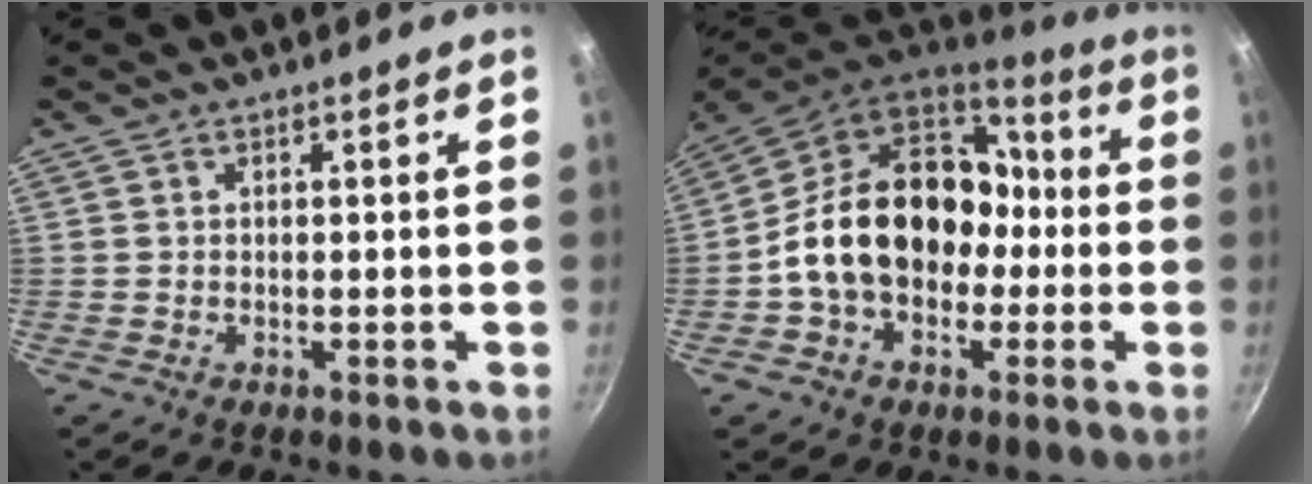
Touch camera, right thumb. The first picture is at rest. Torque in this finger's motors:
{"motor_torque": [2.52, 2.49, 0.82, -0.74, 0.55]}